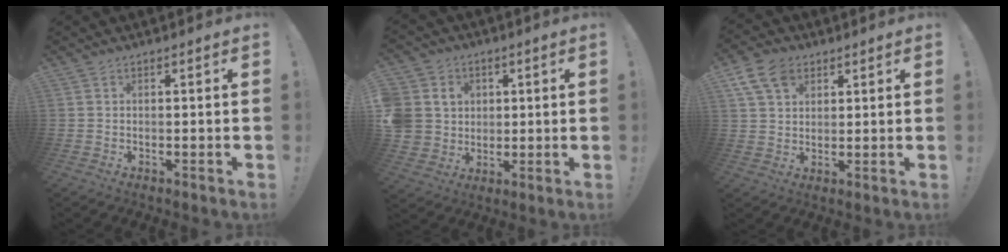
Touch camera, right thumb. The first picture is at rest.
{"total": 9.1, "force": [1.3, 8.6, 2.7], "torque": [-0.056, 0.003, 0.035]}
{"total": 9.8, "force": [5.0, 6.8, 4.9], "torque": [-0.085, -0.011, 0.099]}